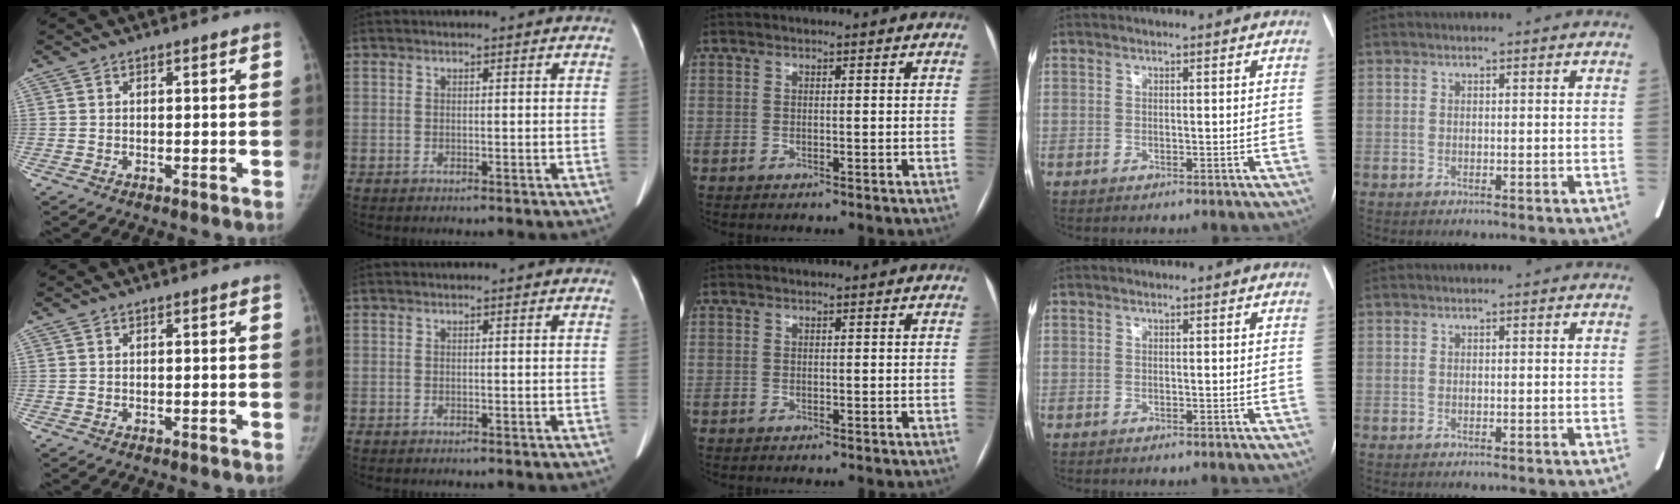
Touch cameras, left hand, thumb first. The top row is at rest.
{}